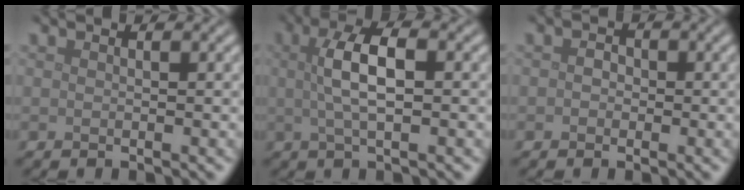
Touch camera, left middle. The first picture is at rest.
{"total": 4.5, "force": [0.7, 1.4, 4.2], "torque": [-0.081, 0.011, 0.009]}
{"total": 1.1, "force": [-0.1, 1.0, 0.4], "torque": [-0.002, -0.003, -0.008]}